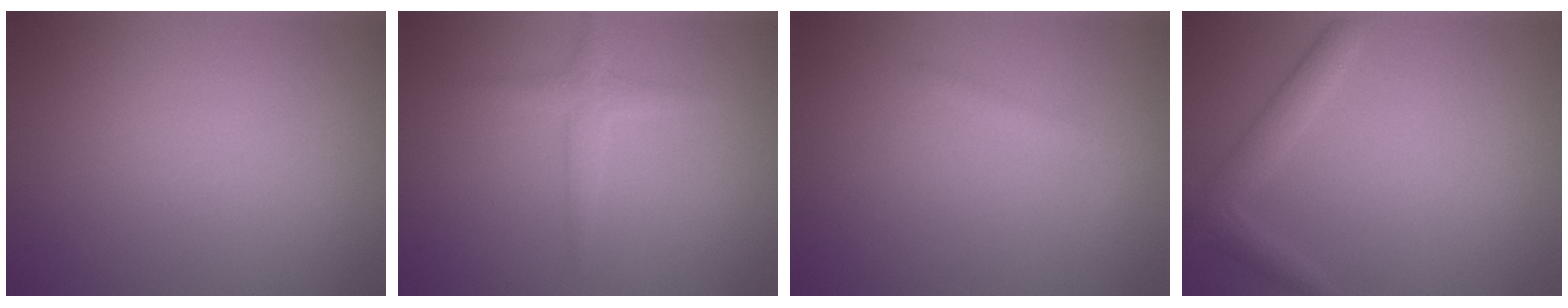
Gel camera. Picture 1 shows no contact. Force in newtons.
{"total": 1.7, "press": 1.7, "slide": 0.0}
{"total": 1.1, "press": 1.1, "slide": 0.0}
{"total": 2.3, "press": 2.3, "slide": 0.1}